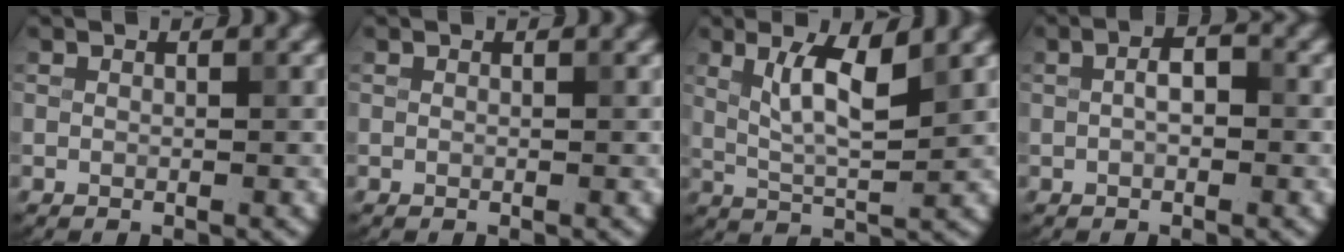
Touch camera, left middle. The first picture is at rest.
{"total": 0.0}
{"total": 4.7, "force": [1.8, 1.1, 4.2], "torque": [-0.087, -0.002, 0.035]}
{"total": 2.2, "force": [-0.1, 1.0, 1.9], "torque": [-0.031, 0.003, -0.003]}